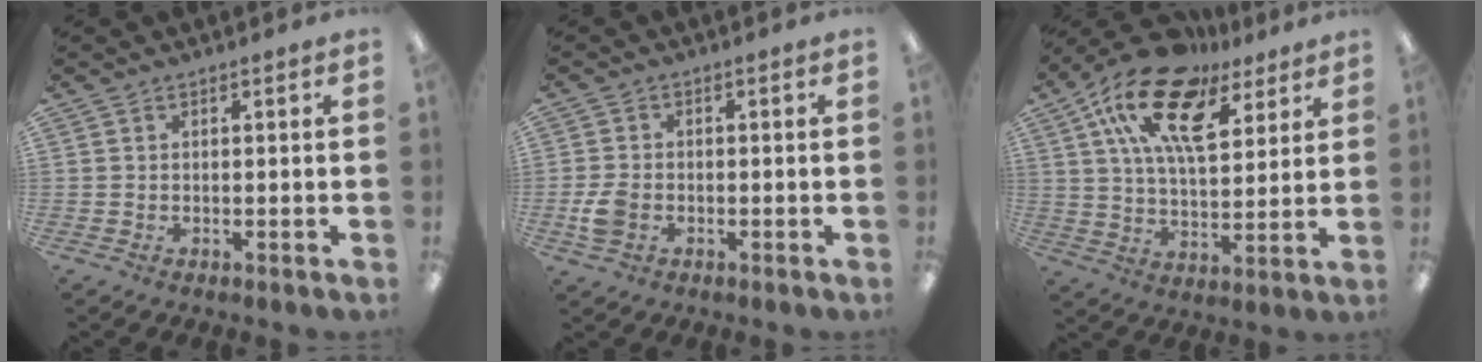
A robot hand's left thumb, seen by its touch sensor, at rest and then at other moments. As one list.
[{"total": 4.9, "force": [-1.5, 3.5, 3.1], "torque": [-0.070, 0.003, -0.028]}, {"total": 18.8, "force": [11.0, 8.7, 12.5], "torque": [-0.240, -0.043, 0.193]}]